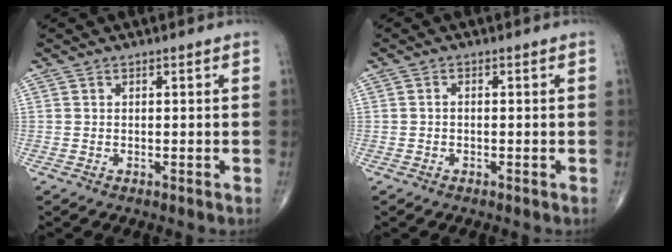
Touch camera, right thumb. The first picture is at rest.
{"total": 0.7, "force": [-0.2, 0.4, 0.5], "torque": [-0.008, 0.000, -0.006]}